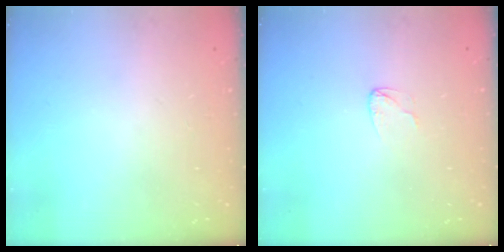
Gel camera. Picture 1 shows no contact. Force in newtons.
{"total": 3.6, "press": 3.6, "slide": 0.3}